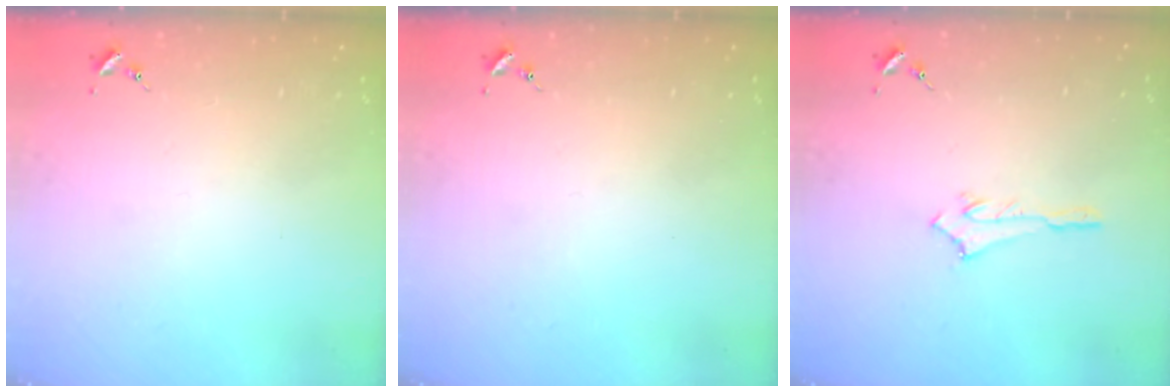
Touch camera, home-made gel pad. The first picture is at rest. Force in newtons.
{"total": 0.0}
{"total": 2.5, "press": 2.5, "slide": 0.2}